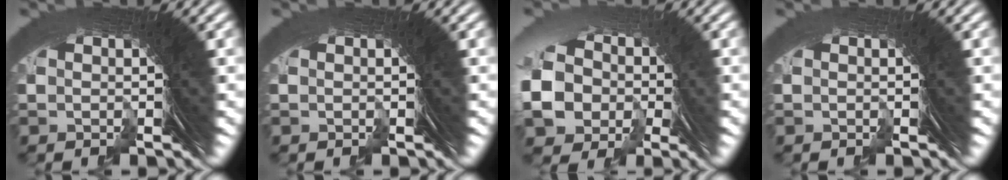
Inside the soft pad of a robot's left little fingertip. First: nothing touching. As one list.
[{"total": 0.0}, {"total": 9.0, "force": [-1.8, 7.9, 4.0], "torque": [-0.126, -0.040, -0.020]}, {"total": 0.6, "force": [-0.3, -0.3, -0.4], "torque": [0.009, 0.003, -0.006]}]